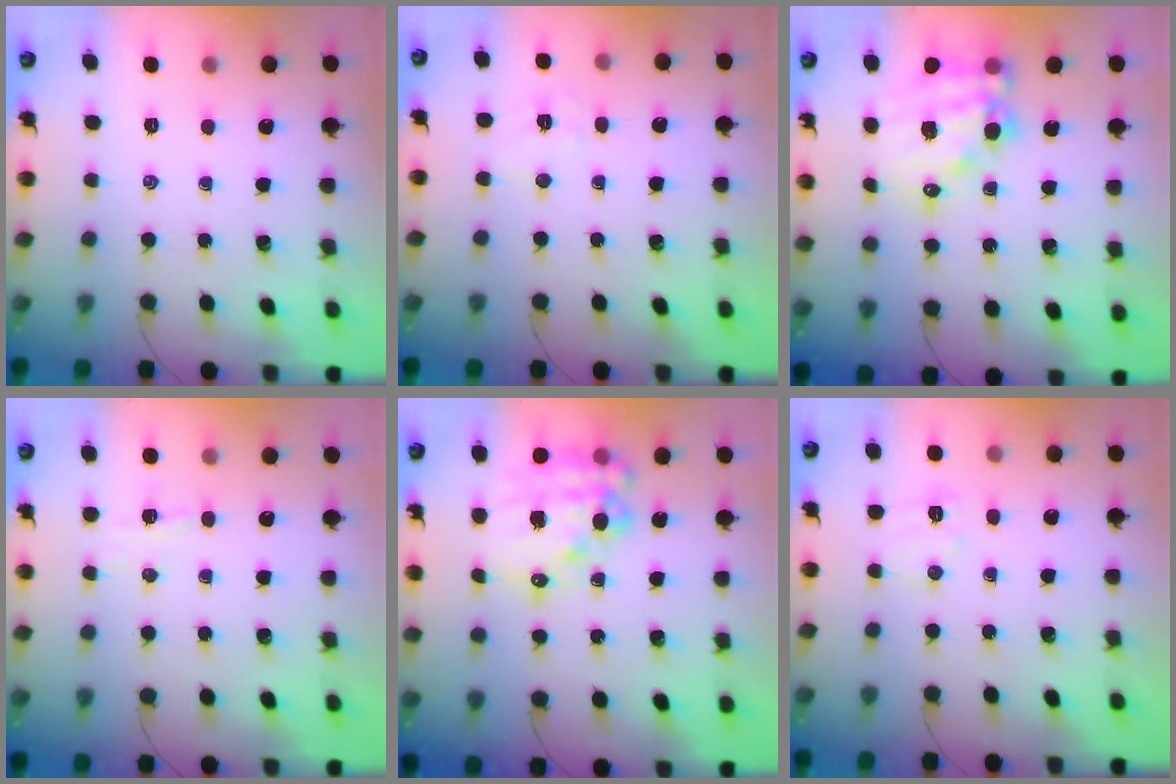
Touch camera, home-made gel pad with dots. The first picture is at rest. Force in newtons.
{"total": 5.4, "press": 5.3, "slide": 1.0}
{"total": 15.2, "press": 14.8, "slide": 3.6}
{"total": 3.0, "press": 2.8, "slide": 0.9}
{"total": 18.0, "press": 17.5, "slide": 3.8}
{"total": 5.7, "press": 5.5, "slide": 1.3}